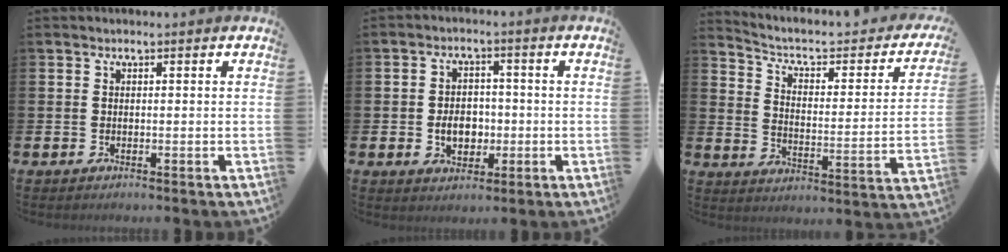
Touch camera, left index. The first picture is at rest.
{"total": 4.6, "force": [-0.8, 3.4, 2.9], "torque": [-0.044, 0.002, -0.021]}
{"total": 5.5, "force": [4.2, 2.1, 3.0], "torque": [-0.076, -0.031, 0.058]}